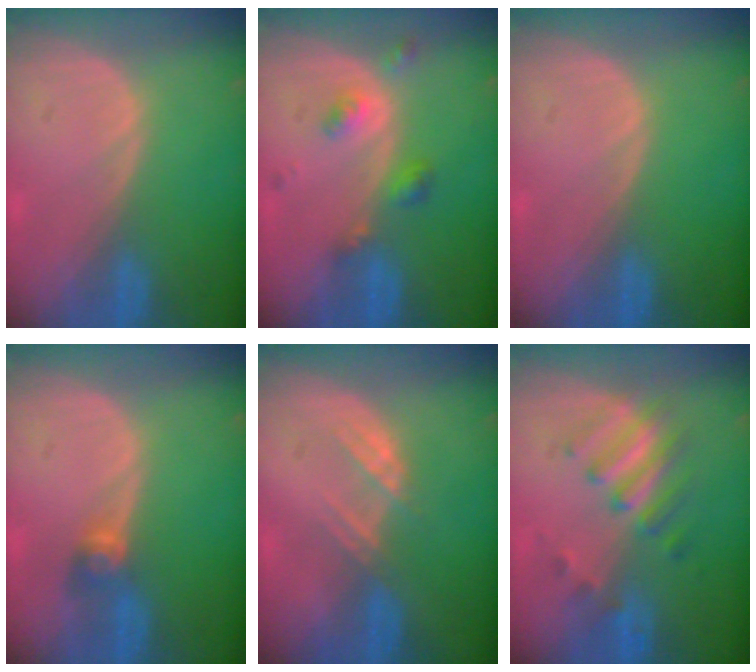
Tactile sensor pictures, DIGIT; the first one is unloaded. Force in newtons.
{"total": 4.5, "press": 4.0, "slide": 1.9}
{"total": 0.0}
{"total": 2.6, "press": 2.5, "slide": 0.6}
{"total": 3.0, "press": 2.9, "slide": 0.7}
{"total": 5.8, "press": 5.7, "slide": 0.9}